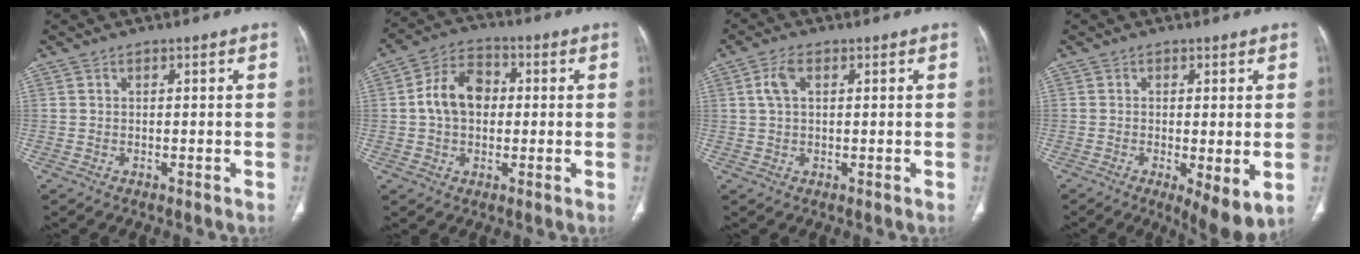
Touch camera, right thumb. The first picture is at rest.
{"total": 9.9, "force": [0.5, 7.2, 6.8], "torque": [-0.105, 0.022, 0.001]}
{"total": 4.0, "force": [1.3, 2.2, 3.1], "torque": [-0.069, 0.011, 0.027]}
{"total": 7.0, "force": [-1.6, 1.9, 6.6], "torque": [-0.105, -0.024, -0.022]}